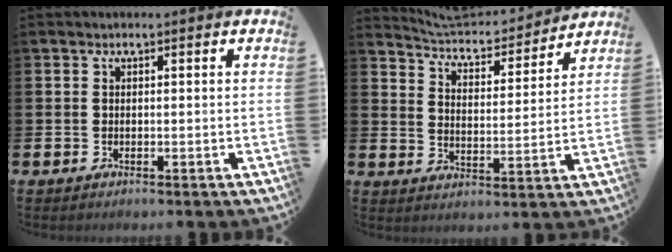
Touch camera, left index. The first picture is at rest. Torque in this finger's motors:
{"motor_torque": [0.77, -1.37, 0.05, -0.01]}